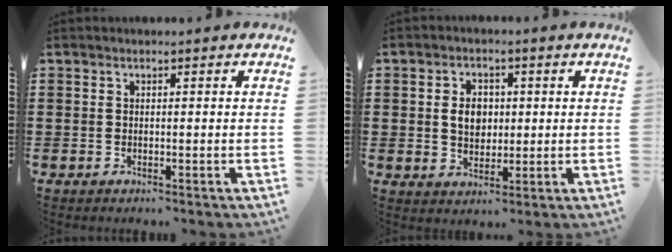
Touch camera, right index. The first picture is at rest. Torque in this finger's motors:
{"motor_torque": [0.85, -0.33, 0.46, 0.10]}